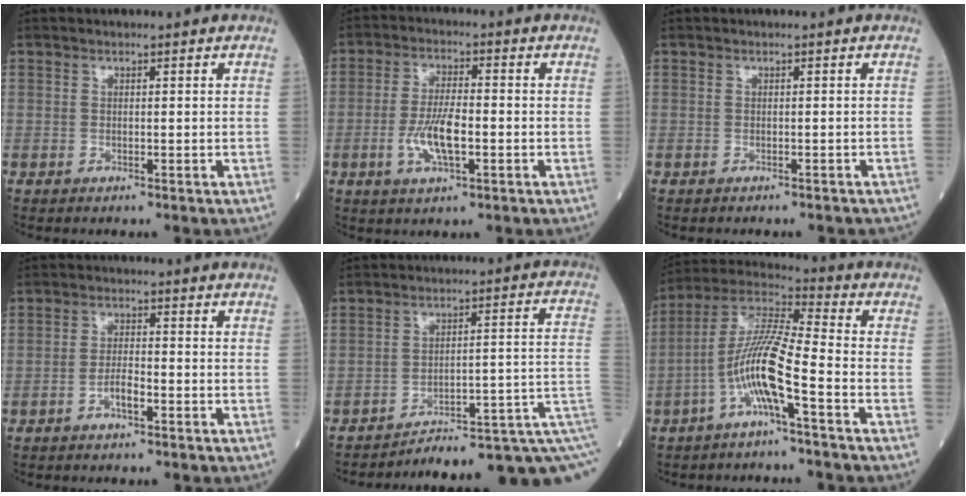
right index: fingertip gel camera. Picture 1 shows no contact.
{"total": 7.1, "force": [-1.8, 1.9, 6.6], "torque": [-0.132, 0.002, -0.032]}
{"total": 4.4, "force": [-4.0, 1.2, 1.4], "torque": [-0.022, -0.008, -0.040]}
{"total": 3.0, "force": [-1.6, 0.9, 2.4], "torque": [-0.046, 0.003, -0.030]}
{"total": 14.6, "force": [-10.4, -0.2, 10.2], "torque": [-0.078, 0.063, -0.136]}
{"total": 11.1, "force": [-4.0, 0.5, 10.3], "torque": [-0.212, 0.013, -0.086]}